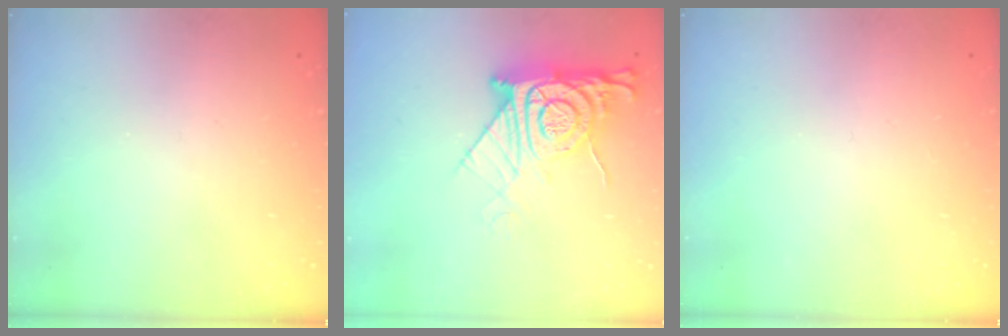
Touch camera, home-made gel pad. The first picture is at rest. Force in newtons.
{"total": 14.5, "press": 14.4, "slide": 1.2}
{"total": 0.0}